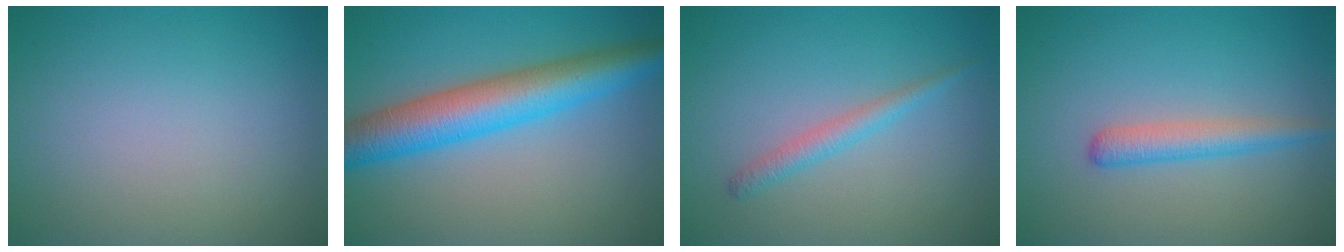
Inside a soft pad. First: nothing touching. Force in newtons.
{"total": 7.4, "press": 7.4, "slide": 0.0}
{"total": 1.7, "press": 1.7, "slide": 0.1}
{"total": 2.5, "press": 2.5, "slide": 0.1}